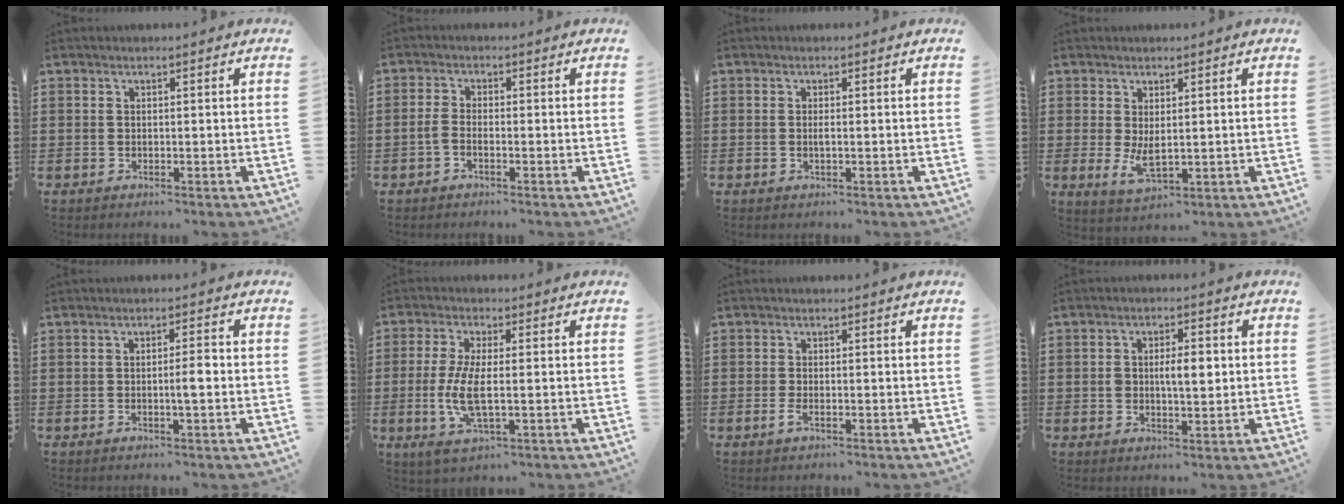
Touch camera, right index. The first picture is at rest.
{"total": 2.0, "force": [-1.1, 0.4, 1.6], "torque": [-0.046, -0.008, -0.024]}
{"total": 0.9, "force": [-0.3, -0.1, 0.9], "torque": [-0.018, -0.006, -0.004]}
{"total": 3.8, "force": [0.2, 1.5, 3.5], "torque": [-0.081, -0.009, 0.003]}
{"total": 2.6, "force": [-0.5, 0.2, 2.5], "torque": [-0.045, 0.000, -0.010]}
{"total": 7.5, "force": [-1.1, 2.3, 7.1], "torque": [-0.158, -0.015, -0.024]}
{"total": 1.6, "force": [-0.7, 0.3, 1.4], "torque": [-0.041, -0.010, -0.016]}
{"total": 4.5, "force": [0.3, 2.0, 4.0], "torque": [-0.062, 0.001, -0.002]}